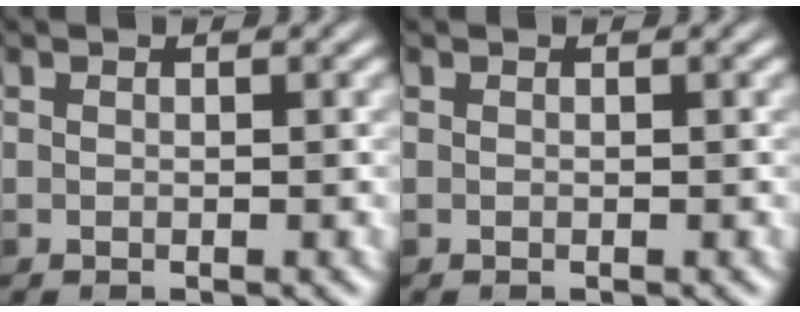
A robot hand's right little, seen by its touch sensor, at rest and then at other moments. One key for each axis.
{"total": 0.0}